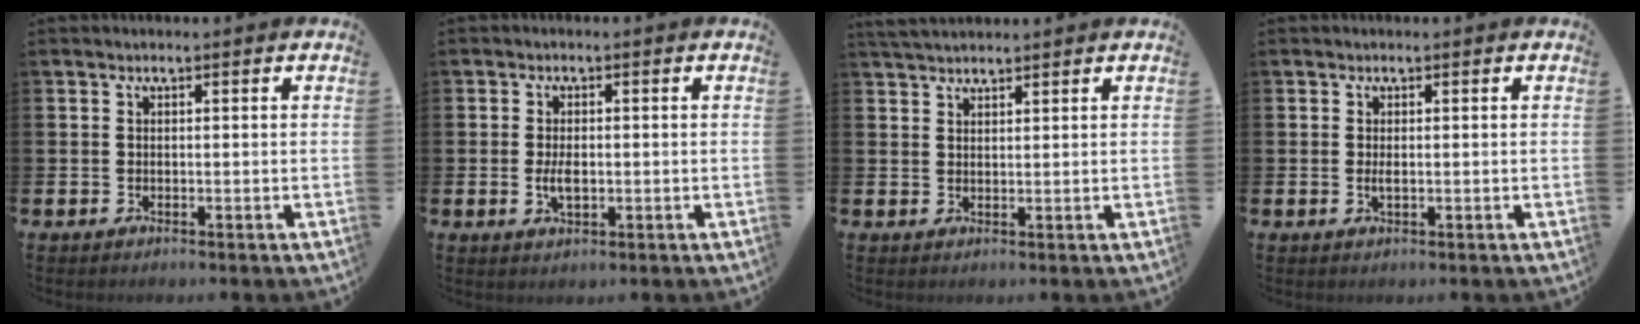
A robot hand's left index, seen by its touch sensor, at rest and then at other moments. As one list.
[{"total": 3.0, "force": [-0.3, 1.4, 2.6], "torque": [-0.040, -0.002, -0.007]}, {"total": 2.7, "force": [2.6, 0.5, 0.5], "torque": [-0.013, -0.006, 0.049]}, {"total": 0.9, "force": [0.0, 0.3, 0.9], "torque": [-0.015, 0.001, -0.001]}]